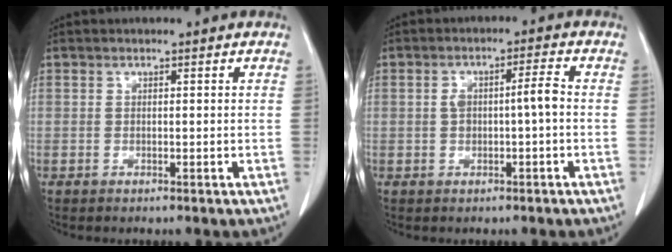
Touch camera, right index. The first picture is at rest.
{"total": 4.0, "force": [-0.3, 0.8, 3.9], "torque": [-0.077, 0.016, -0.001]}